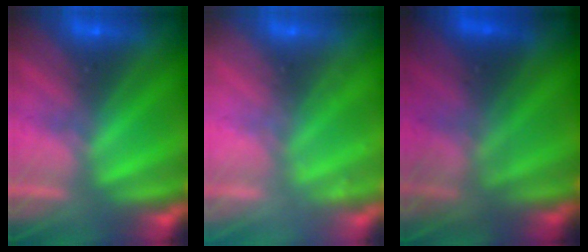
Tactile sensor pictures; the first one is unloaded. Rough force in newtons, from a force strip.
{"total": 2.3}
{"total": 4.4}